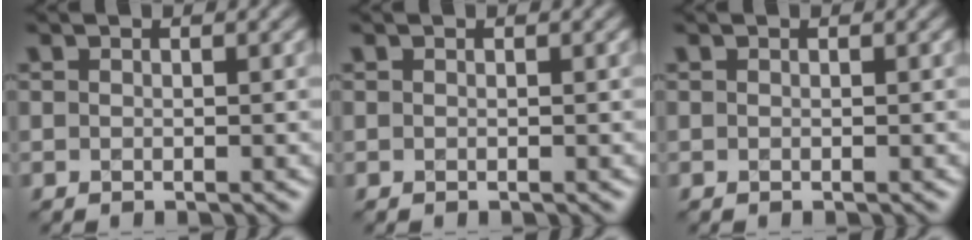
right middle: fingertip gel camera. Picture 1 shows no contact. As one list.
[{"total": 0.0}, {"total": 0.0}]